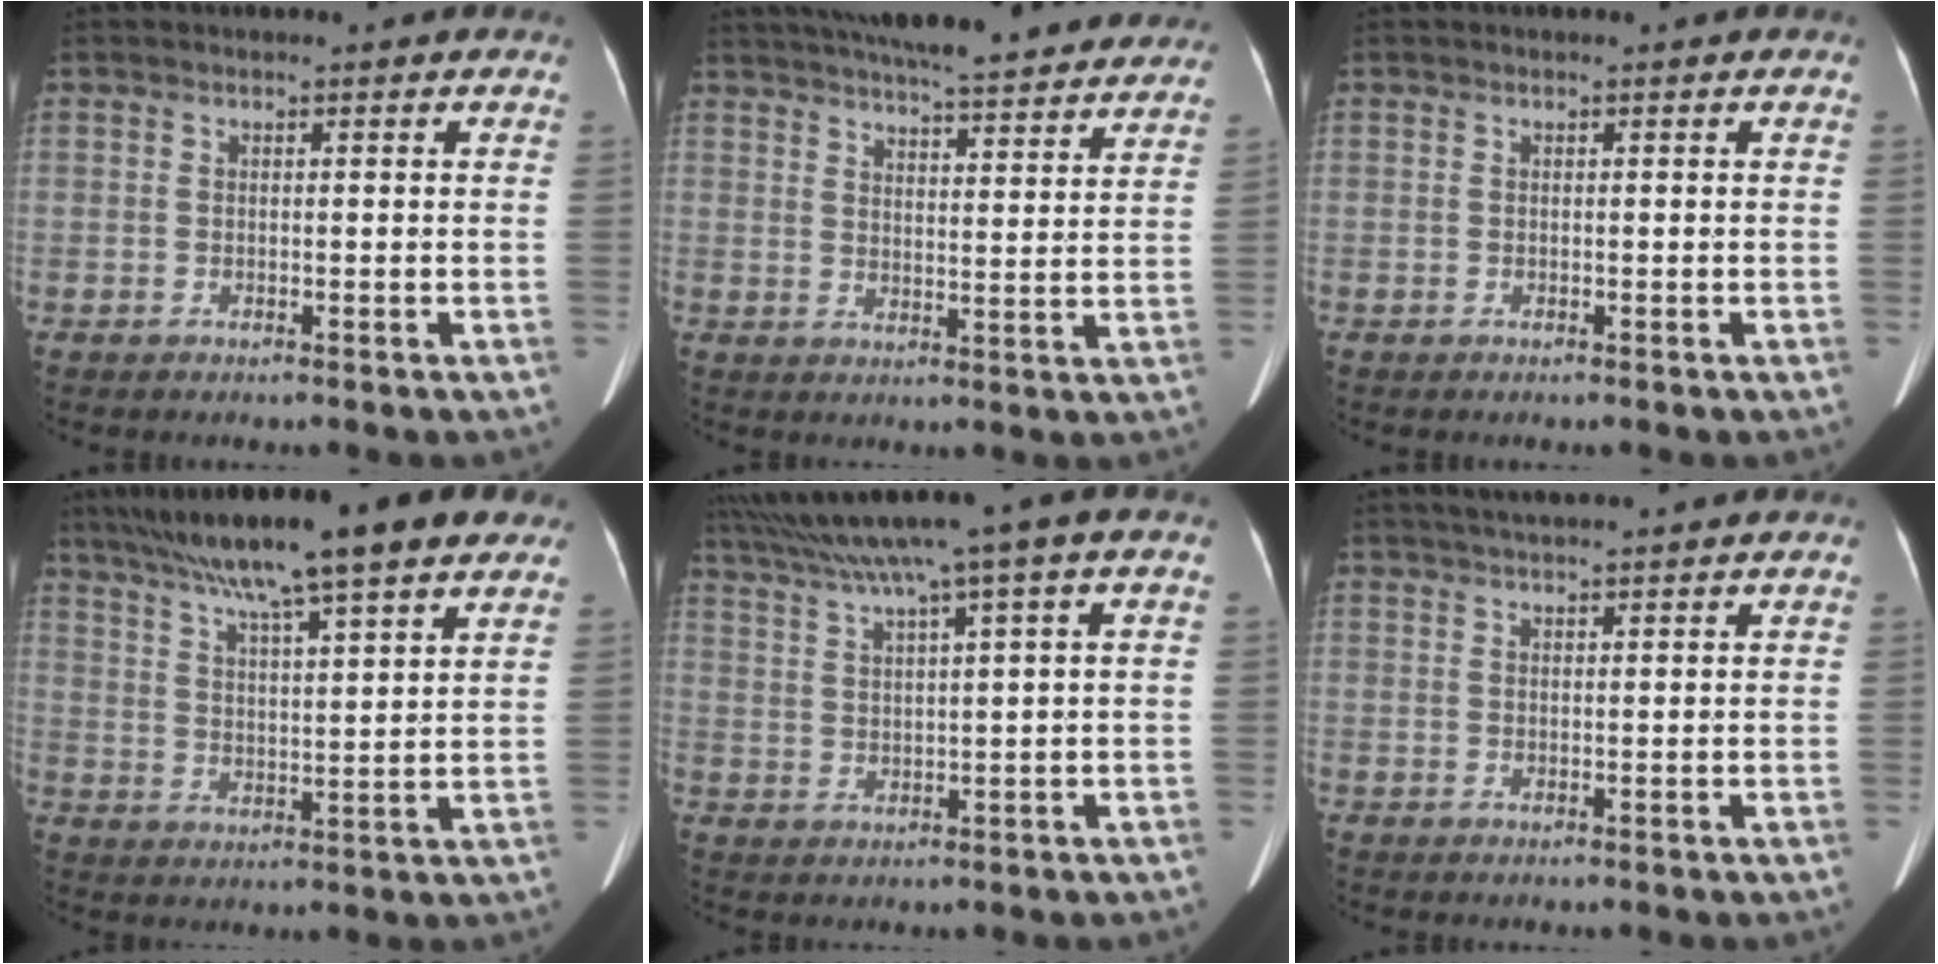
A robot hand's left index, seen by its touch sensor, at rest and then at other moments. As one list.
[{"total": 26.0, "force": [22.9, 4.1, 11.5], "torque": [-0.186, 0.009, 0.291]}, {"total": 0.0}, {"total": 18.3, "force": [13.6, 1.4, 12.1], "torque": [-0.199, 0.039, 0.203]}, {"total": 9.4, "force": [6.5, -1.5, 6.6], "torque": [-0.113, 0.036, 0.108]}, {"total": 4.3, "force": [3.7, -0.4, 2.2], "torque": [-0.031, 0.027, 0.063]}]